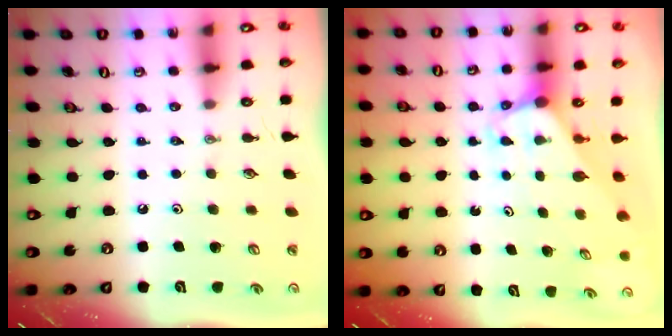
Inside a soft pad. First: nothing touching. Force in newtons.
{"total": 2.9, "press": 2.9, "slide": 0.1}